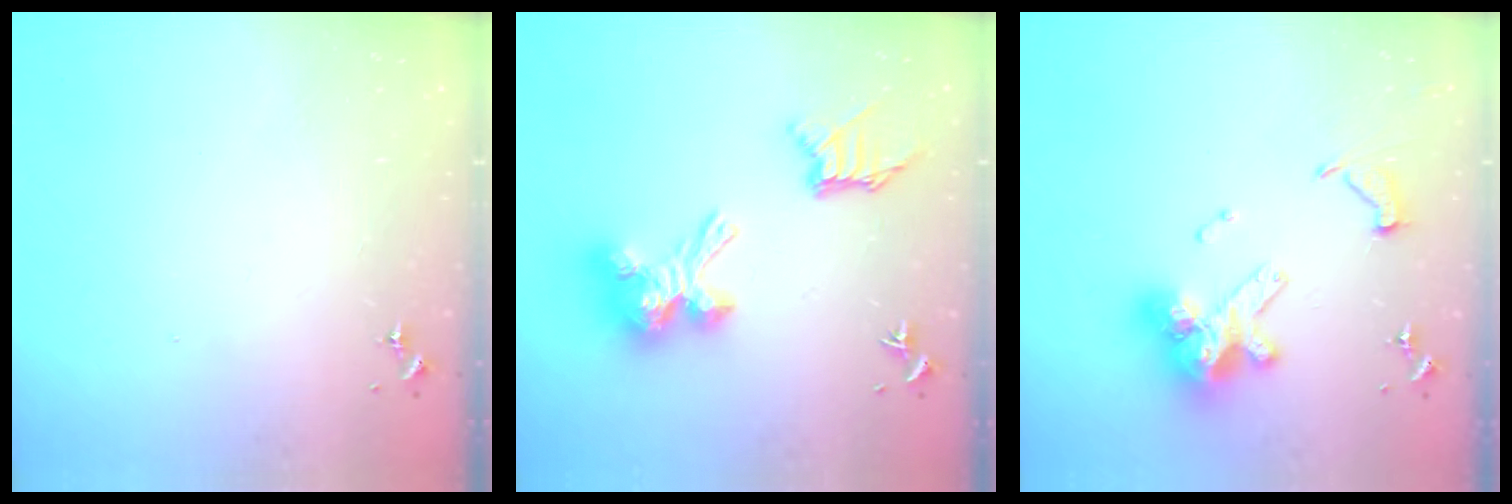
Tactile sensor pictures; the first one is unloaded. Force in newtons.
{"total": 18.8, "press": 18.8, "slide": 1.2}
{"total": 16.2, "press": 16.1, "slide": 1.9}